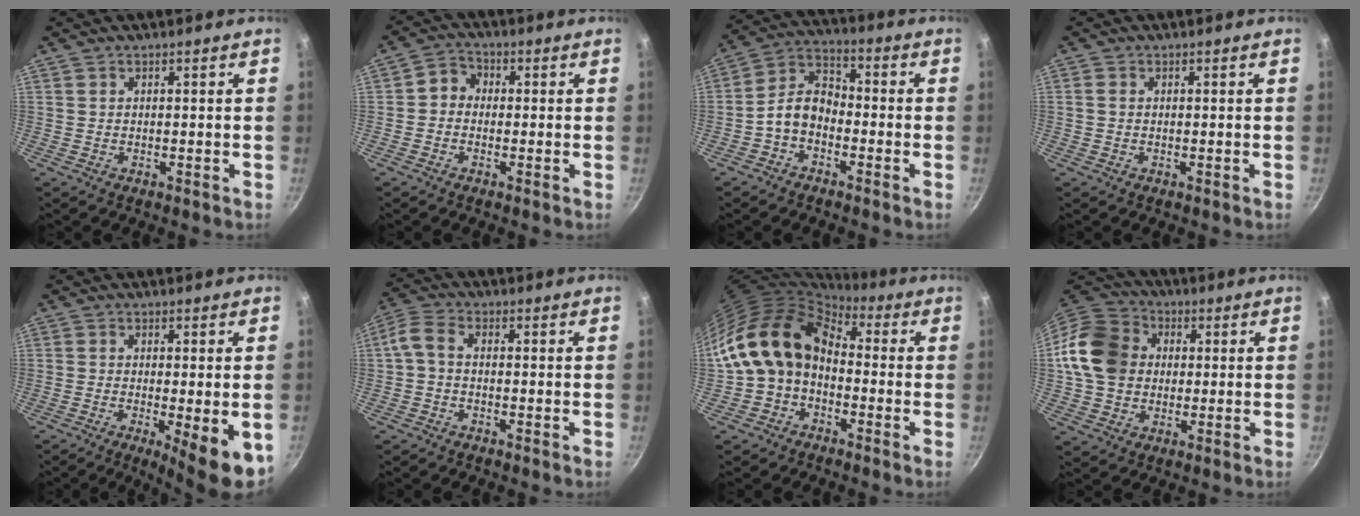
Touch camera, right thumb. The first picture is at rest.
{"total": 4.0, "force": [-0.4, 3.4, 1.9], "torque": [-0.017, 0.013, -0.025]}
{"total": 7.9, "force": [-2.8, 5.4, 5.0], "torque": [-0.078, 0.047, -0.069]}
{"total": 0.9, "force": [0.0, 0.8, 0.5], "torque": [-0.010, 0.004, -0.002]}
{"total": 9.3, "force": [-2.7, 1.9, 8.7], "torque": [-0.121, -0.011, -0.033]}
{"total": 4.5, "force": [-0.7, 3.0, 3.2], "torque": [-0.079, 0.023, -0.029]}
{"total": 12.9, "force": [-0.8, 9.8, 8.4], "torque": [-0.123, 0.041, -0.033]}
{"total": 15.6, "force": [1.4, 12.9, 8.7], "torque": [-0.146, 0.027, 0.012]}